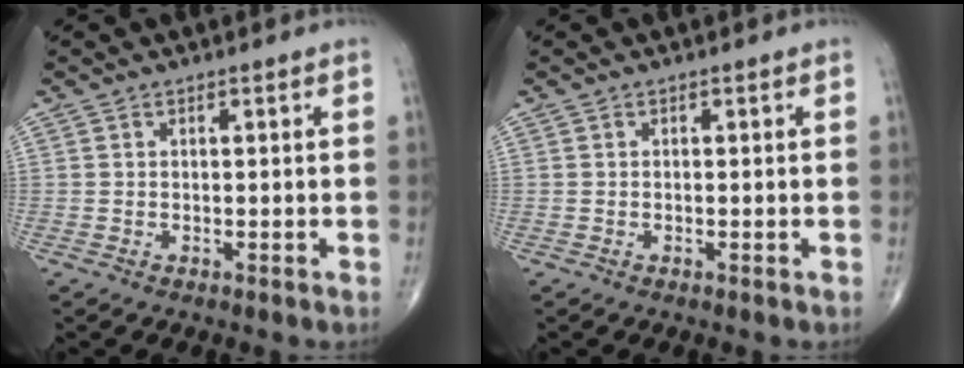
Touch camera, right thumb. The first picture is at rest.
{"total": 0.0}